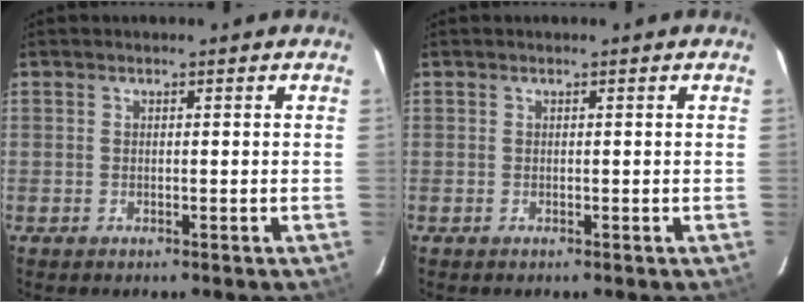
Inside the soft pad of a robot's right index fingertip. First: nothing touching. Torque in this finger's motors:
{"motor_torque": [-0.01, 0.01, 0.00, 0.01]}